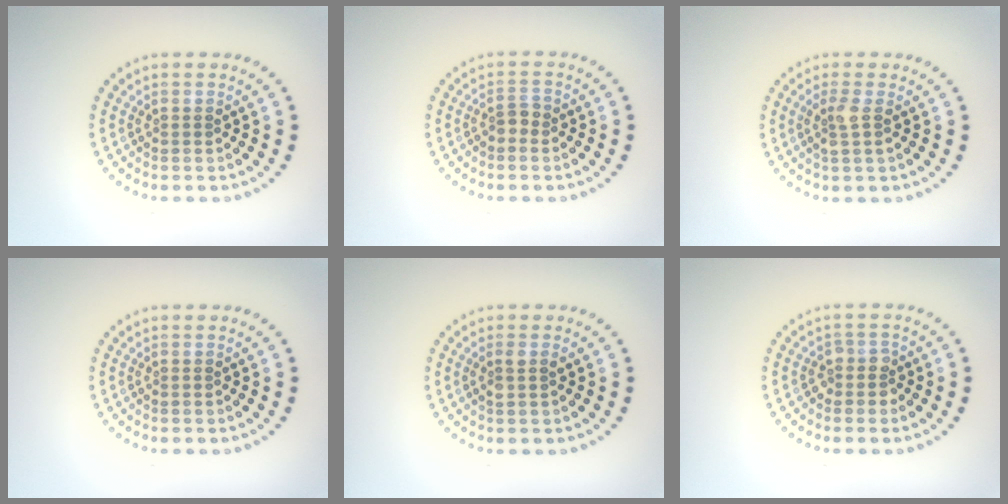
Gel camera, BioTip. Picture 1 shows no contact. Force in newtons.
{"total": 1.0, "press": 0.9, "slide": 0.6}
{"total": 1.7, "press": 1.4, "slide": 0.8}
{"total": 0.0}
{"total": 1.4, "press": 1.2, "slide": 0.7}
{"total": 1.7, "press": 1.5, "slide": 0.8}